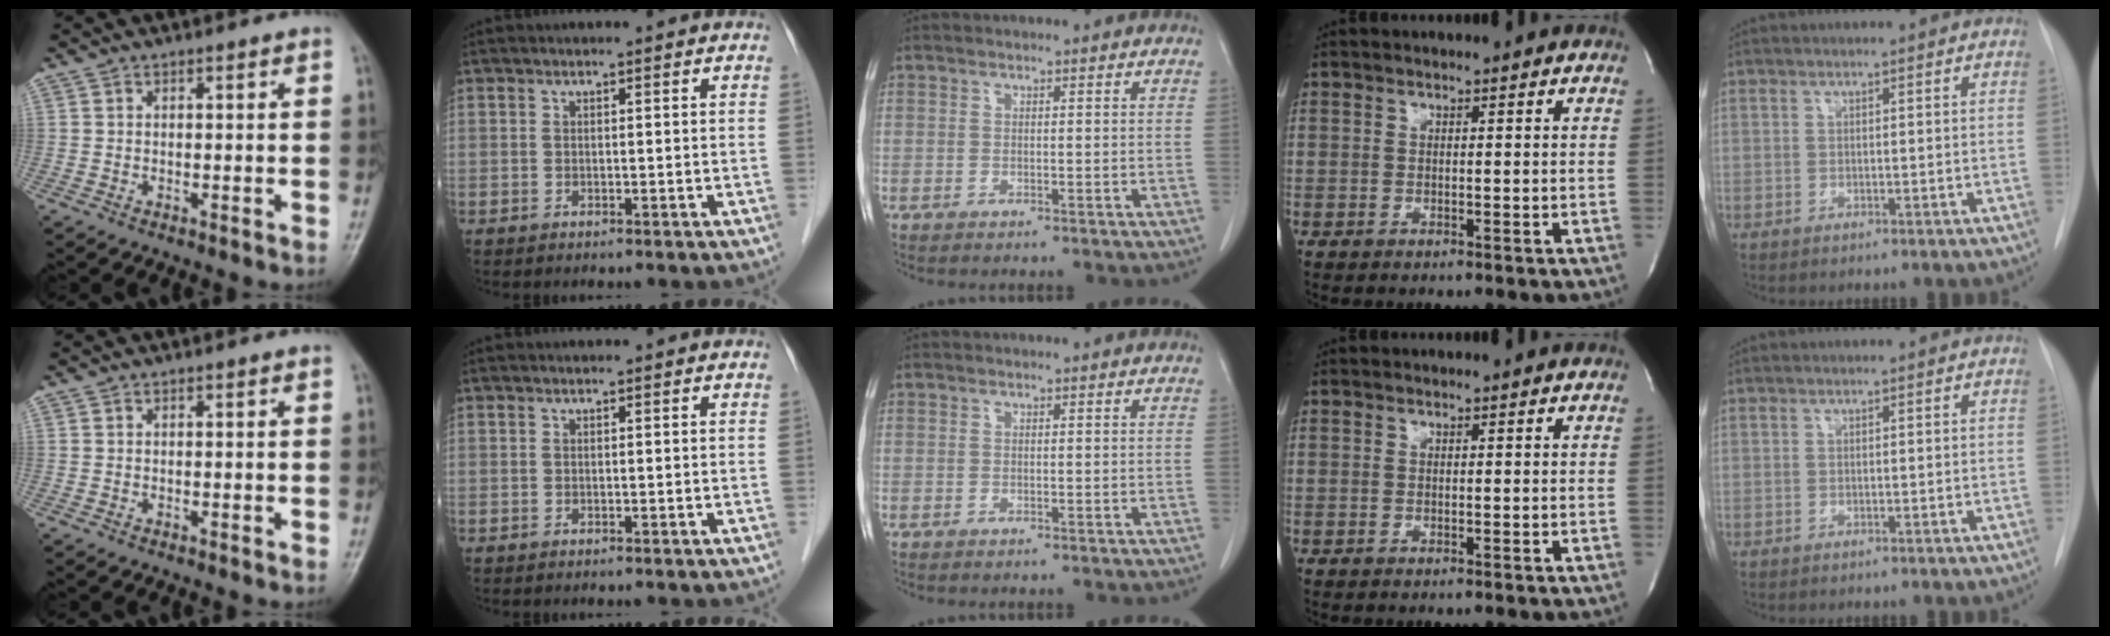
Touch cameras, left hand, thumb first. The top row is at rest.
{}